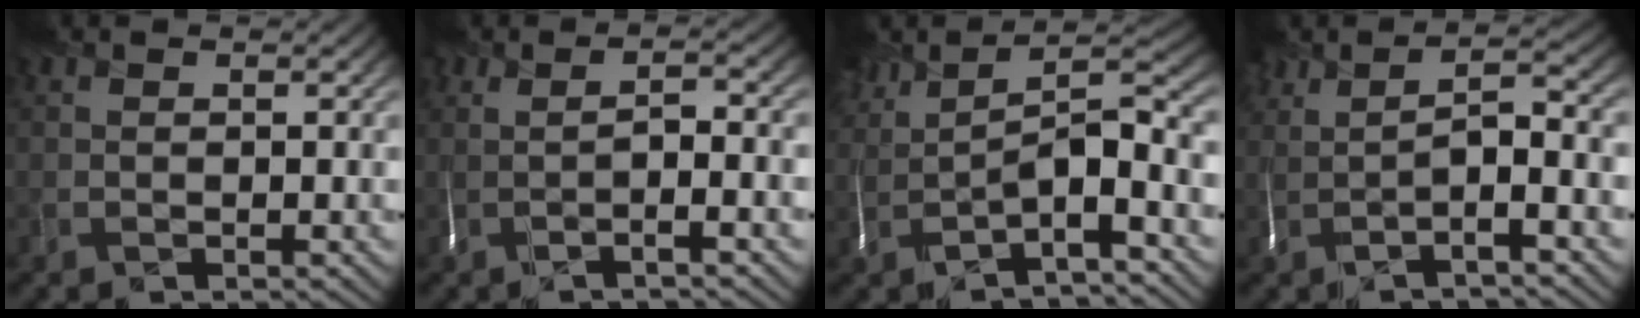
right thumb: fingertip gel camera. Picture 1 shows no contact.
{"total": 2.3, "force": [-1.3, 0.5, 1.8], "torque": [-0.037, -0.003, -0.031]}
{"total": 8.1, "force": [-1.3, 2.7, 7.5], "torque": [-0.135, 0.007, -0.030]}
{"total": 4.3, "force": [-1.3, 1.2, 3.9], "torque": [-0.072, 0.000, -0.032]}